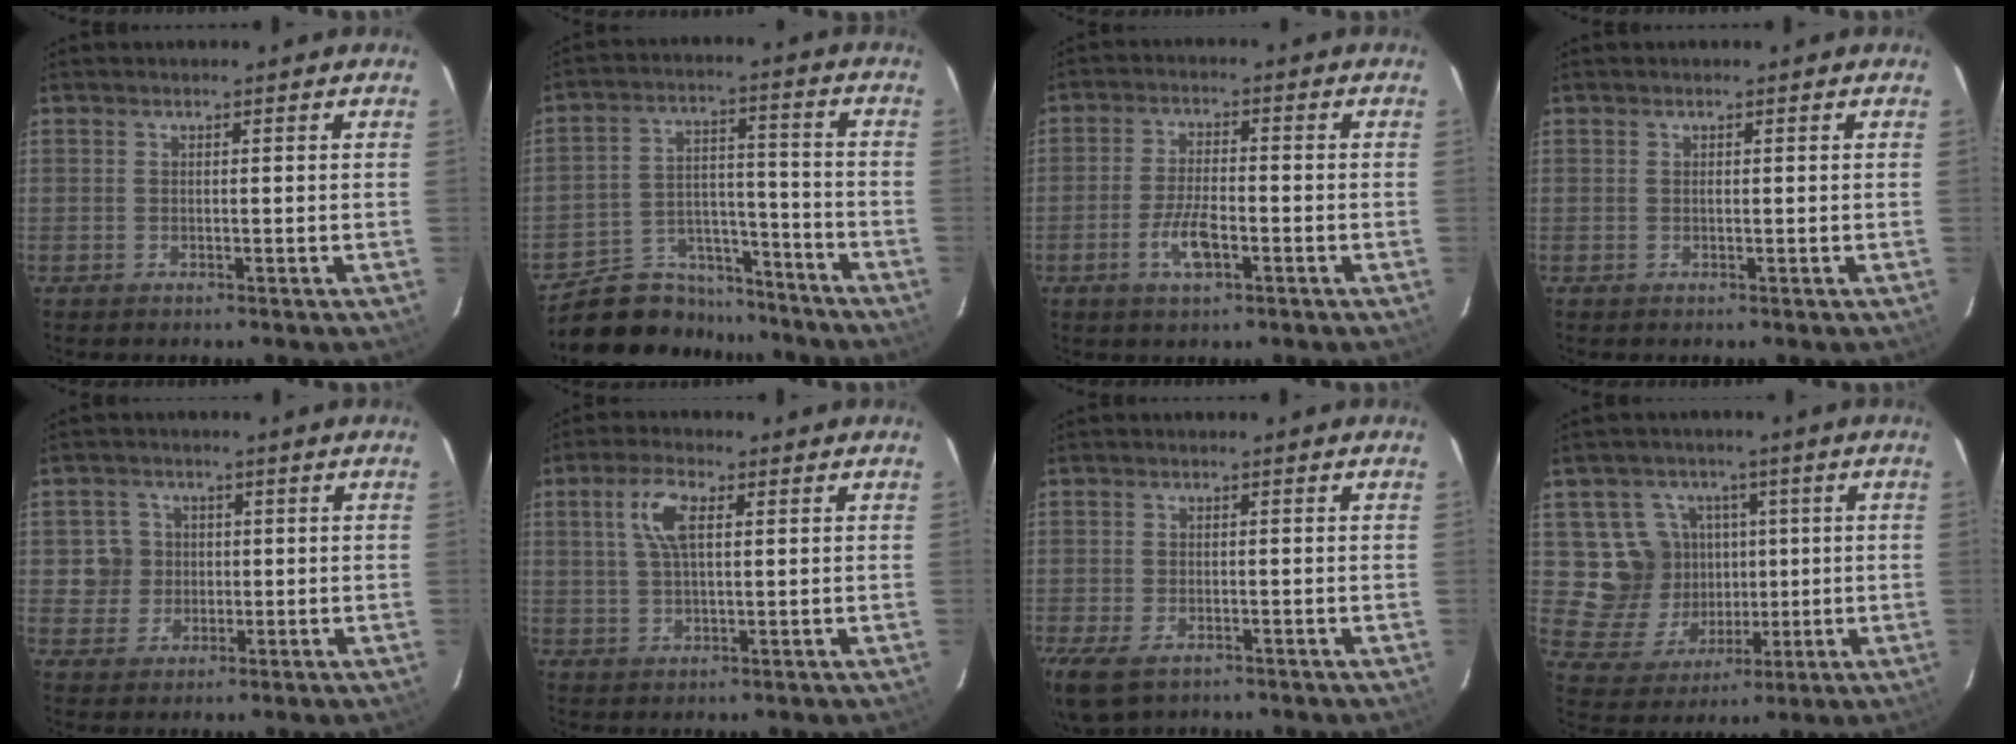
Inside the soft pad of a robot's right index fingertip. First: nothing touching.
{"total": 15.4, "force": [-13.2, 7.1, 3.5], "torque": [-0.087, 0.040, -0.196]}
{"total": 6.1, "force": [-2.6, 2.1, 5.1], "torque": [-0.110, -0.002, -0.049]}
{"total": 0.0}
{"total": 5.5, "force": [0.4, 5.4, 0.7], "torque": [-0.013, 0.011, 0.010]}
{"total": 6.2, "force": [1.9, 2.5, 5.4], "torque": [-0.105, 0.011, 0.038]}
{"total": 7.6, "force": [-4.5, 4.0, 4.6], "torque": [-0.113, -0.029, -0.080]}
{"total": 11.4, "force": [2.2, 10.6, 3.5], "torque": [-0.092, 0.005, 0.051]}